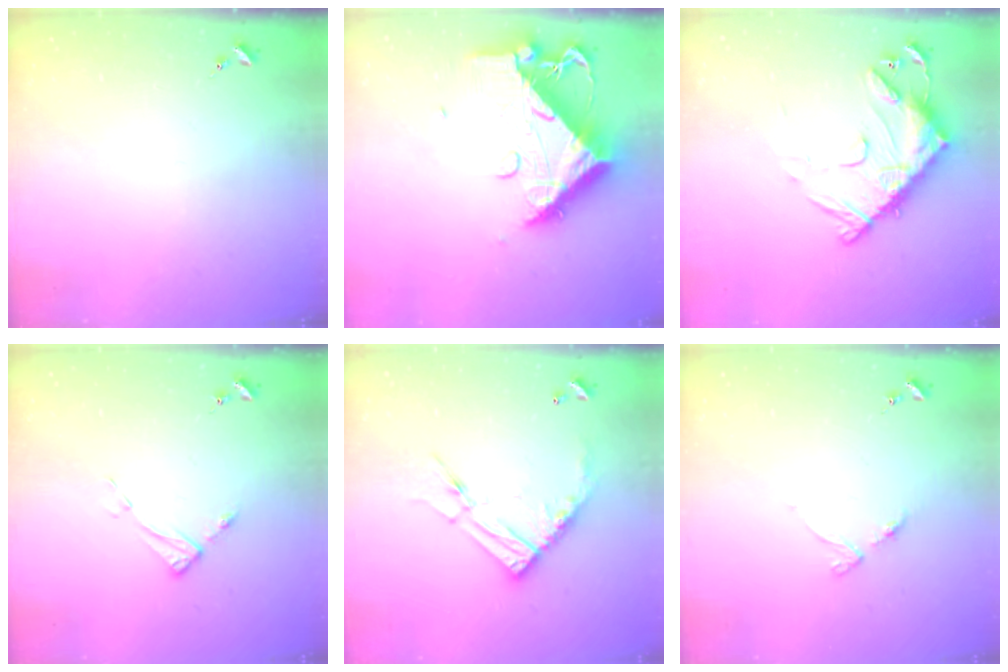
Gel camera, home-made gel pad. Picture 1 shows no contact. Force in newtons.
{"total": 14.6, "press": 14.5, "slide": 1.5}
{"total": 15.5, "press": 15.4, "slide": 1.5}
{"total": 5.3, "press": 5.2, "slide": 0.1}
{"total": 14.1, "press": 14.0, "slide": 1.4}
{"total": 4.0, "press": 3.9, "slide": 0.4}